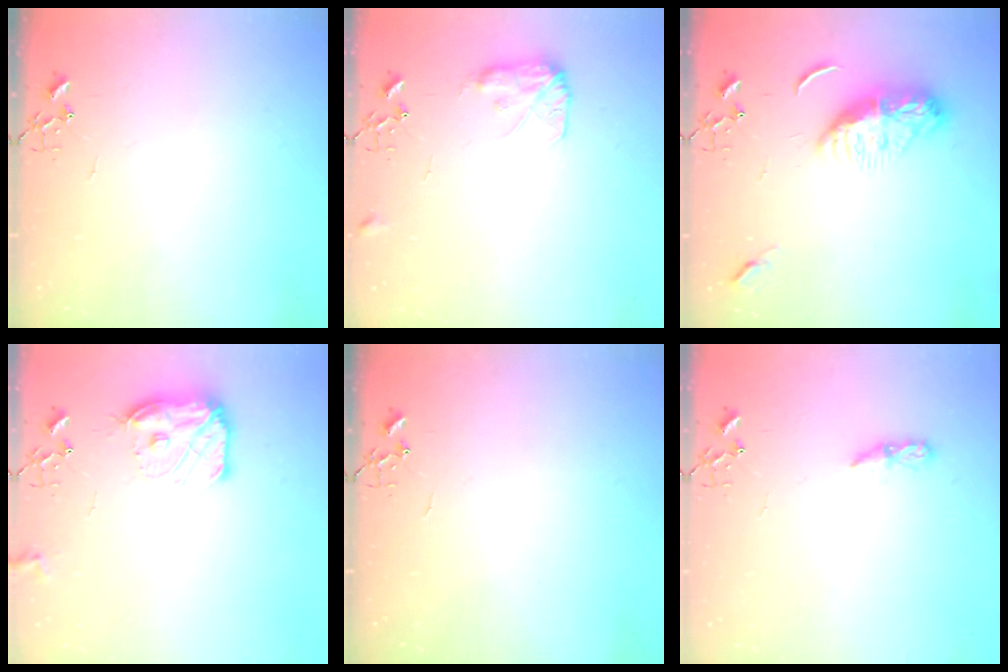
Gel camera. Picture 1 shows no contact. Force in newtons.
{"total": 9.2, "press": 9.2, "slide": 0.3}
{"total": 12.5, "press": 12.5, "slide": 1.1}
{"total": 12.6, "press": 12.6, "slide": 0.6}
{"total": 0.0}
{"total": 5.0, "press": 4.9, "slide": 0.5}